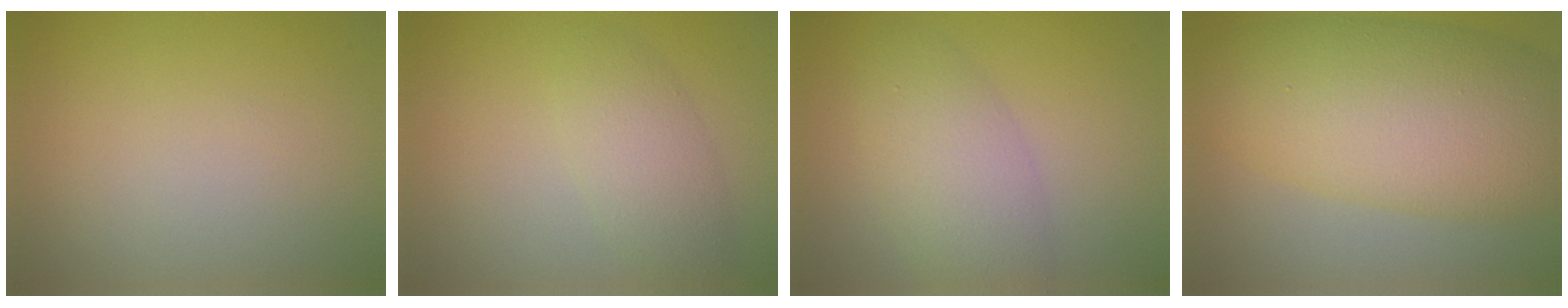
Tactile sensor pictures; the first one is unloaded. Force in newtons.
{"total": 2.9, "press": 2.9, "slide": 0.0}
{"total": 4.6, "press": 4.6, "slide": 0.3}
{"total": 11.4, "press": 11.4, "slide": 0.2}